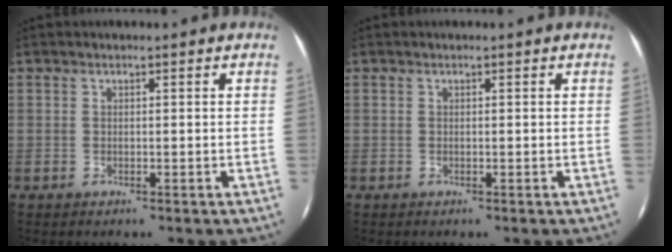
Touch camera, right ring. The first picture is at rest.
{"total": 0.0}